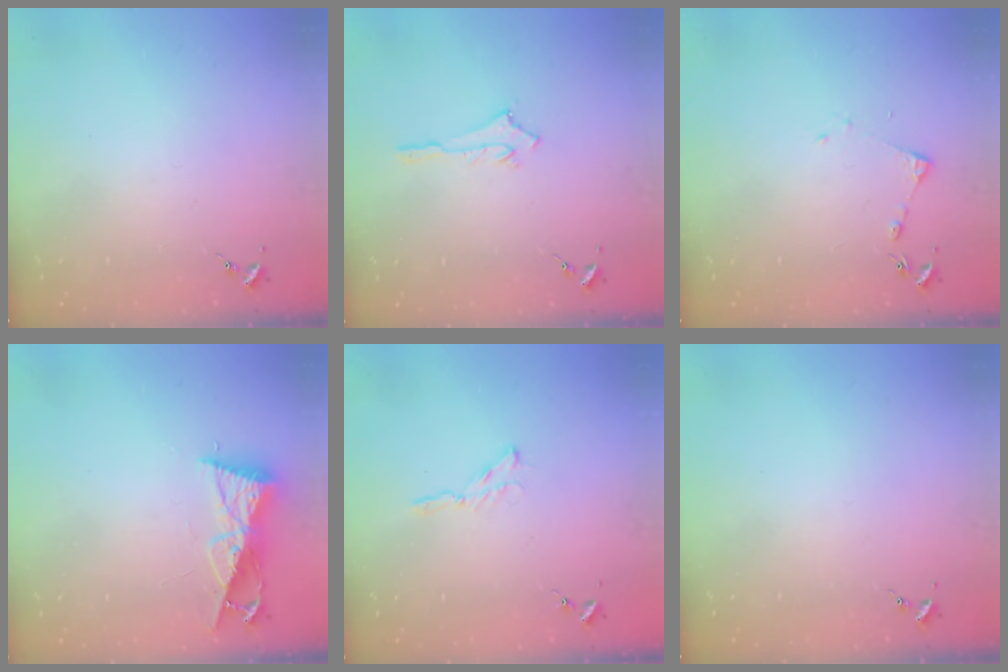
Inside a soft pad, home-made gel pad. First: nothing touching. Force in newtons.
{"total": 2.5, "press": 2.5, "slide": 0.2}
{"total": 4.1, "press": 4.1, "slide": 0.5}
{"total": 8.9, "press": 8.9, "slide": 0.5}
{"total": 2.9, "press": 2.9, "slide": 0.3}
{"total": 0.0}